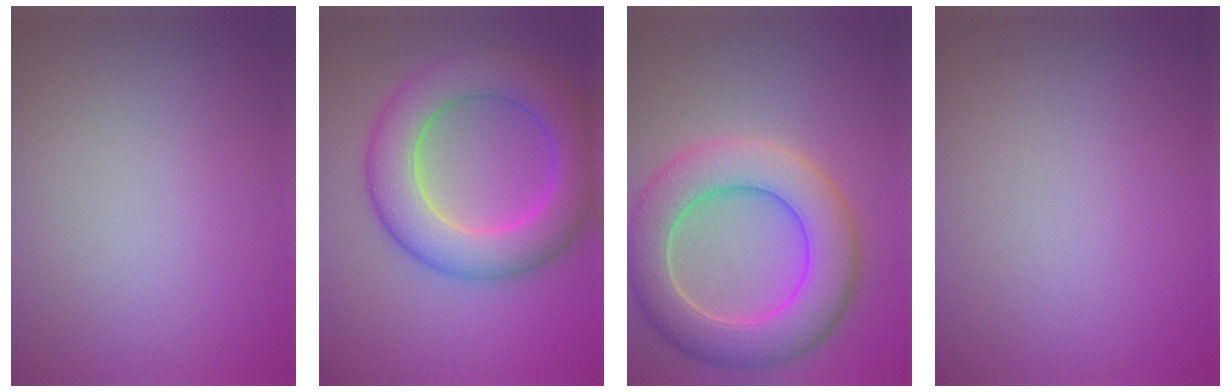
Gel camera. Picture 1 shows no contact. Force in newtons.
{"total": 8.3, "press": 8.3, "slide": 0.2}
{"total": 8.7, "press": 8.6, "slide": 0.6}
{"total": 0.0}